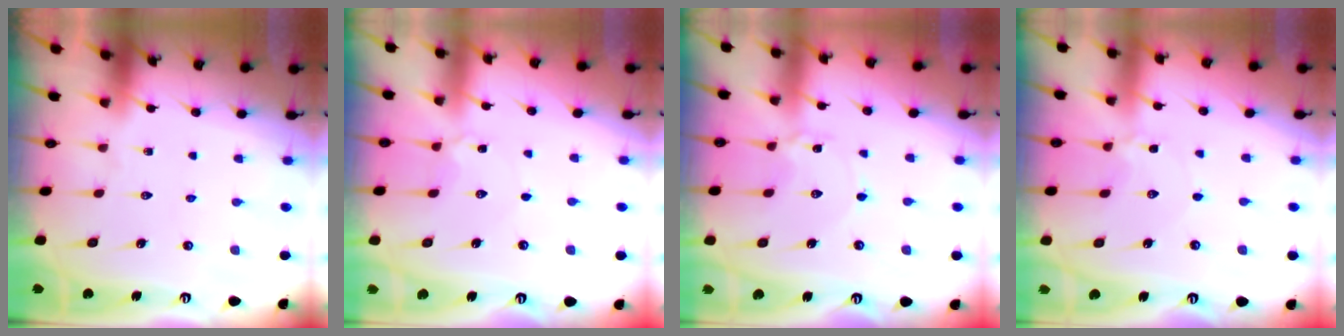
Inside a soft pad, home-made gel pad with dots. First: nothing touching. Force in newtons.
{"total": 3.5, "press": 3.4, "slide": 0.3}
{"total": 2.9, "press": 2.9, "slide": 0.4}
{"total": 2.7, "press": 2.7, "slide": 0.3}